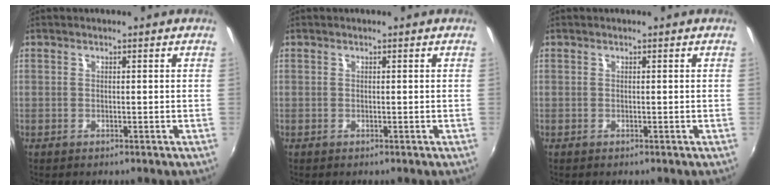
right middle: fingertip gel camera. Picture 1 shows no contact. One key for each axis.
{"total": 0.0}
{"total": 0.0}